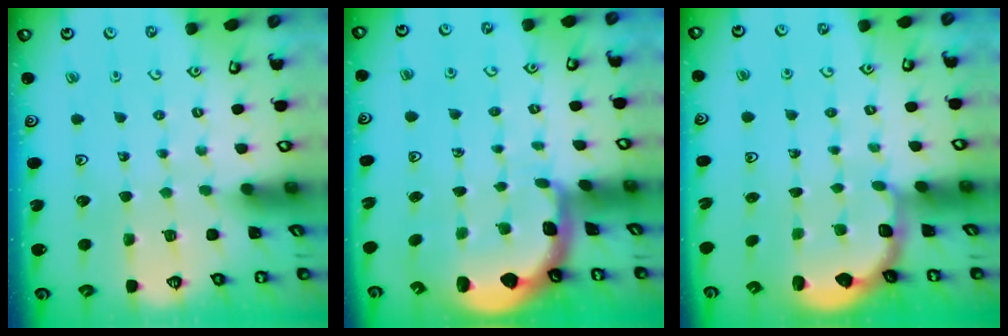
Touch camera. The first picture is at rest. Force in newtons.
{"total": 2.4, "press": 2.0, "slide": 1.2}
{"total": 2.7, "press": 2.0, "slide": 1.8}